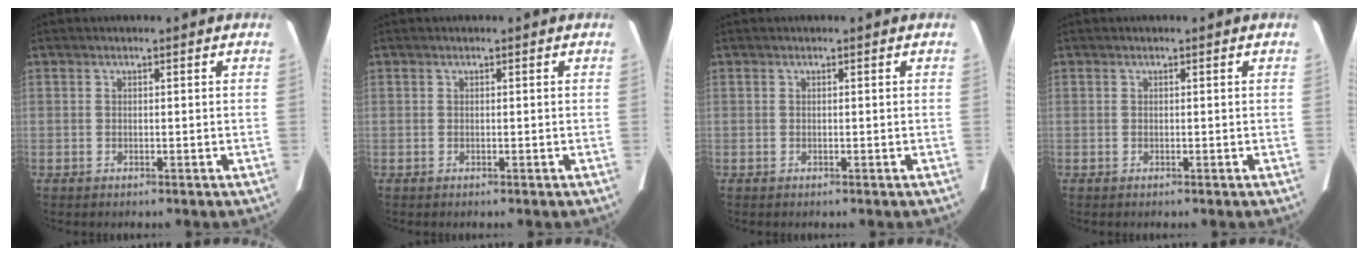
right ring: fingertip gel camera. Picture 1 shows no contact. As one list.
[{"total": 0.0}, {"total": 0.0}, {"total": 0.0}]